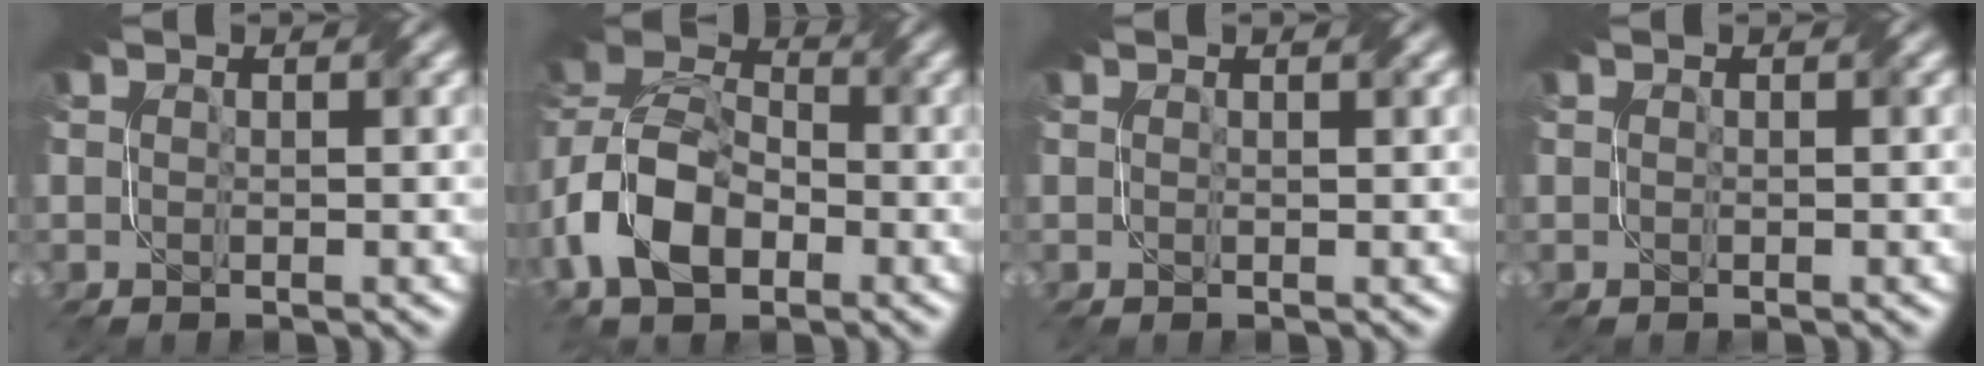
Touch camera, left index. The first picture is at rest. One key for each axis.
{"total": 11.6, "fx": -4.4, "fy": 7.5, "fz": 7.8, "tx": -0.174, "ty": -0.008, "tz": -0.091}
{"total": 1.0, "fx": 0.7, "fy": 0.1, "fz": 0.7, "tx": -0.010, "ty": 0.000, "tz": 0.009}
{"total": 0.0}